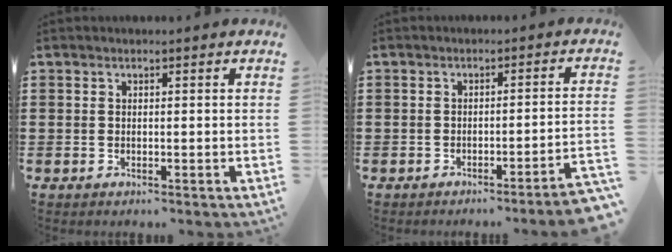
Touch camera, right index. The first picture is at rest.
{"total": 2.7, "force": [-2.3, -0.5, 1.4], "torque": [-0.025, -0.008, -0.048]}